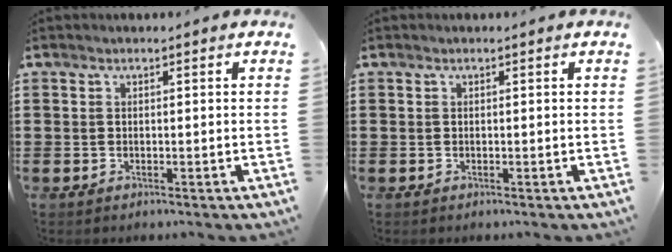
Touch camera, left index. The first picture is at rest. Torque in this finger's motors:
{"motor_torque": [0.05, 0.00, -0.01, -0.01]}